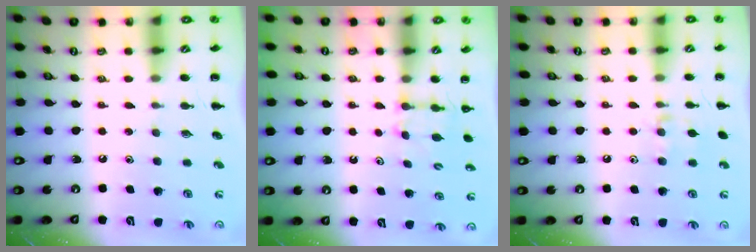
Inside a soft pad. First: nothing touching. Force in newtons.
{"total": 3.8, "press": 3.6, "slide": 1.1}
{"total": 7.5, "press": 7.4, "slide": 1.3}